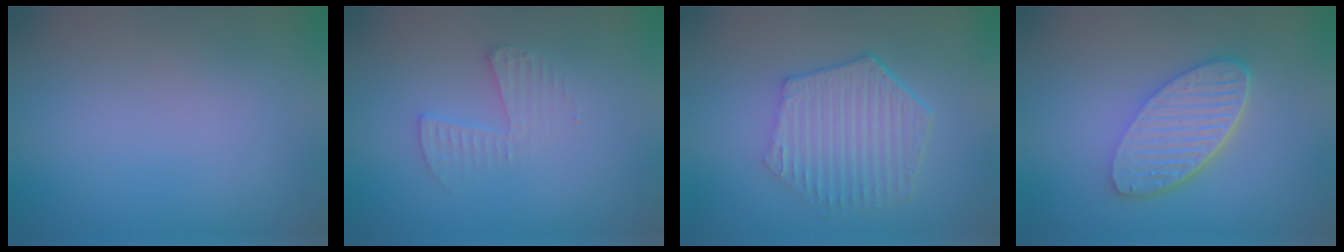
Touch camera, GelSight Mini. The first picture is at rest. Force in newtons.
{"total": 2.1, "press": 2.0, "slide": 0.1}
{"total": 5.9, "press": 4.4, "slide": 4.0}
{"total": 6.0, "press": 4.3, "slide": 4.2}